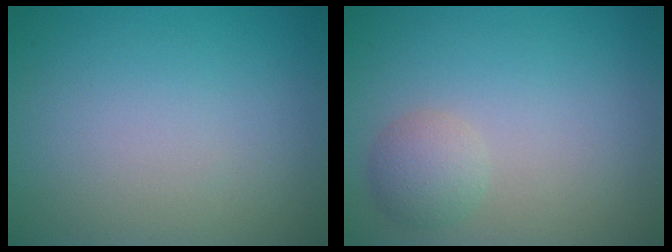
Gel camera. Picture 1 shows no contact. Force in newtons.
{"total": 2.1, "press": 2.1, "slide": 0.0}